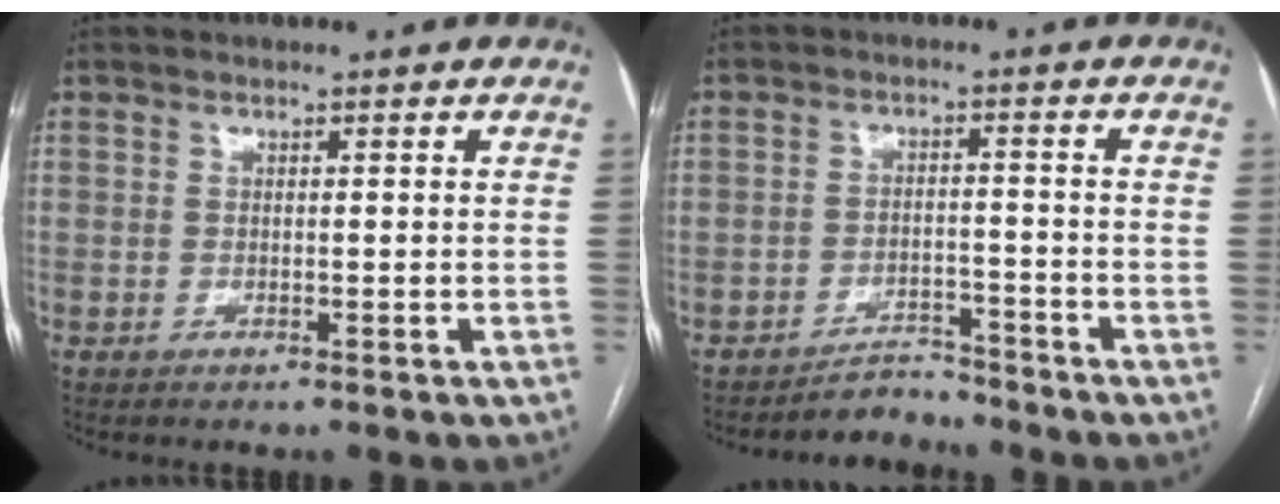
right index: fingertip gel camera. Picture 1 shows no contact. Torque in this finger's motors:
{"motor_torque": [-0.80, -0.44, -0.35, -0.12]}